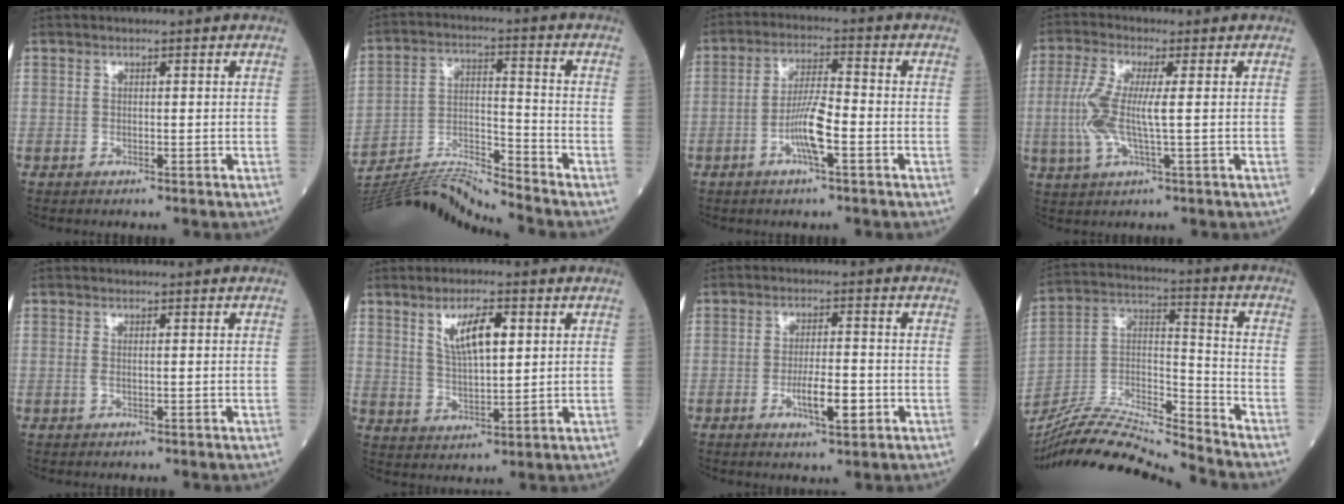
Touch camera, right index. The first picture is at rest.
{"total": 13.5, "force": [-13.0, -3.1, 2.0], "torque": [-0.040, 0.024, -0.238]}
{"total": 6.7, "force": [-2.5, 0.6, 6.2], "torque": [-0.123, 0.002, -0.048]}
{"total": 7.5, "force": [-0.1, 1.0, 7.4], "torque": [-0.179, 0.001, -0.006]}
{"total": 0.8, "force": [0.0, 0.1, 0.8], "torque": [-0.022, -0.002, 0.000]}
{"total": 7.2, "force": [3.0, 1.8, 6.3], "torque": [-0.117, 0.000, 0.057]}
{"total": 5.6, "force": [-1.9, 1.1, 5.2], "torque": [-0.091, -0.003, -0.030]}
{"total": 17.8, "force": [-16.9, -0.9, 5.5], "torque": [-0.102, 0.016, -0.305]}